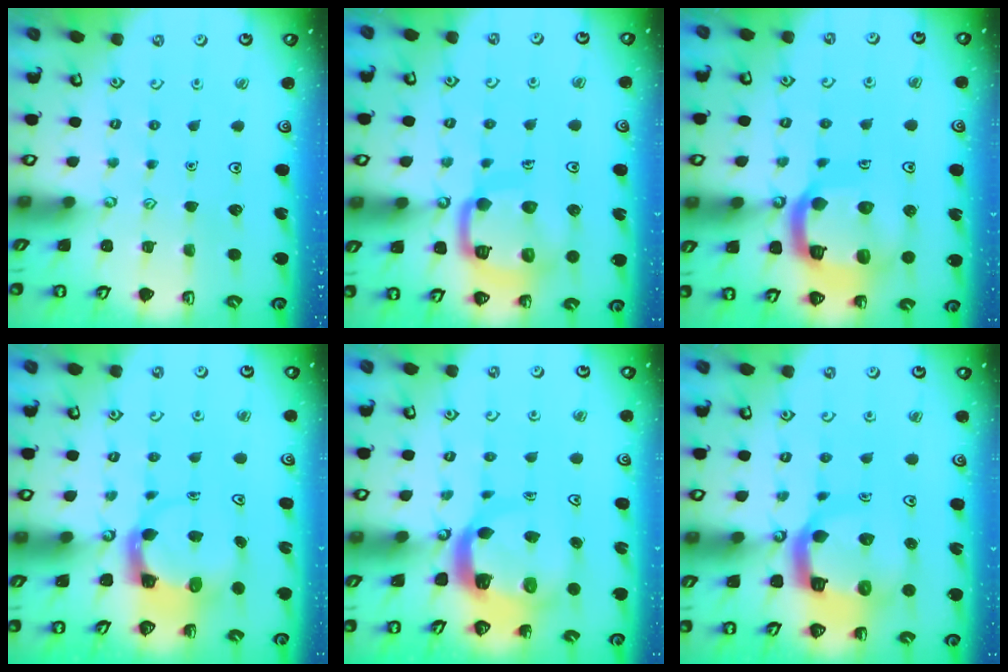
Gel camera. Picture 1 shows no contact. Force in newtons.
{"total": 15.4, "press": 15.3, "slide": 1.6}
{"total": 18.4, "press": 18.3, "slide": 1.9}
{"total": 3.7, "press": 3.7, "slide": 0.6}
{"total": 7.1, "press": 7.0, "slide": 0.7}
{"total": 10.6, "press": 10.5, "slide": 1.3}